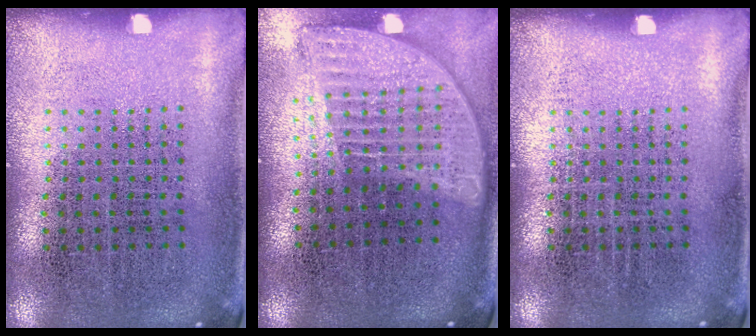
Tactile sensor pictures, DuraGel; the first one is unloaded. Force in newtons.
{"total": 2.0, "press": 1.6, "slide": 1.2}
{"total": 0.0}